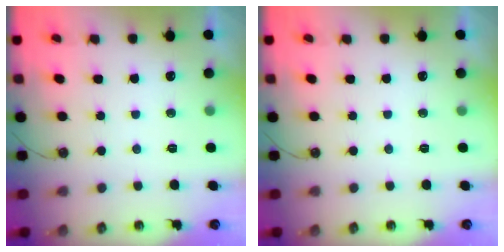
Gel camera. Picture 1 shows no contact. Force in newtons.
{"total": 0.0}